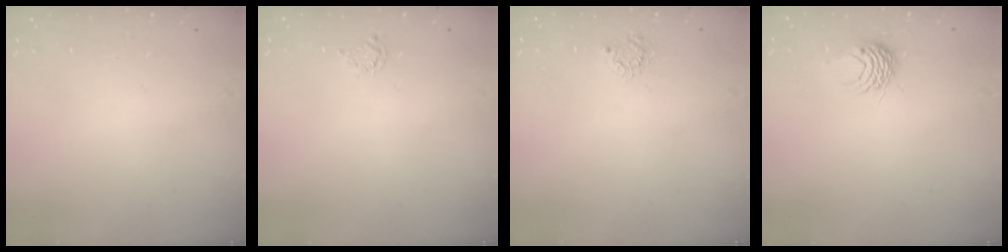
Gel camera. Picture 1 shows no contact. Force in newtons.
{"total": 2.5, "press": 2.5, "slide": 0.4}
{"total": 3.5, "press": 3.4, "slide": 0.5}
{"total": 5.4, "press": 5.4, "slide": 0.5}